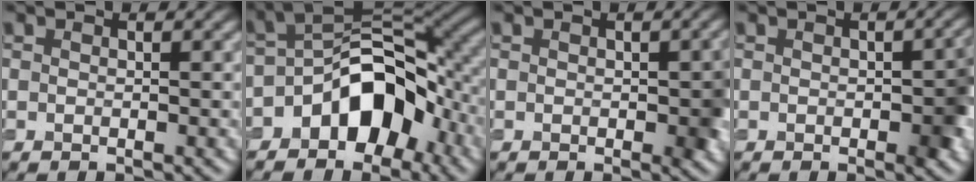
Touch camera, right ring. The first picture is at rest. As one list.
[{"total": 9.5, "force": [-4.1, 5.7, 6.4], "torque": [-0.082, 0.012, -0.078]}, {"total": 2.4, "force": [-0.3, 1.1, 2.1], "torque": [-0.023, -0.002, -0.002]}, {"total": 3.4, "force": [-0.6, 1.4, 3.0], "torque": [-0.035, 0.000, -0.007]}]